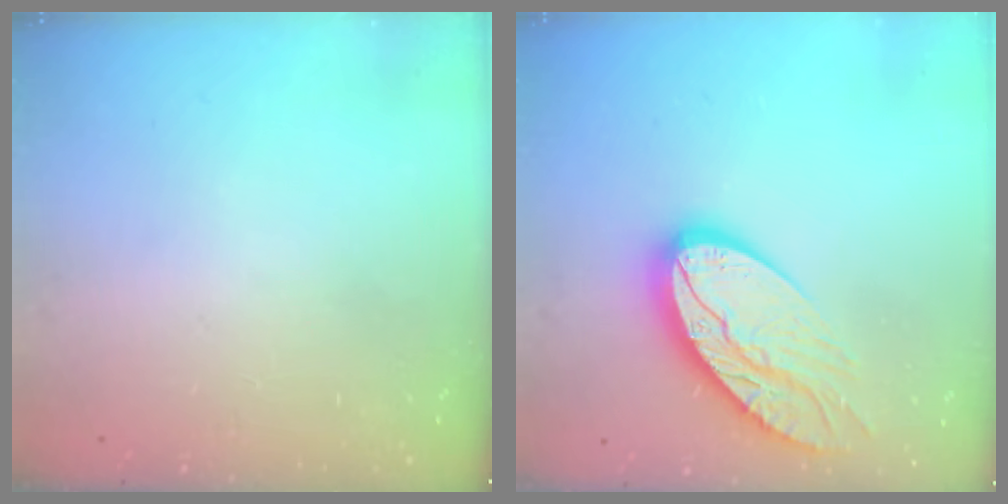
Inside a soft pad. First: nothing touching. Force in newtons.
{"total": 15.7, "press": 15.7, "slide": 1.0}